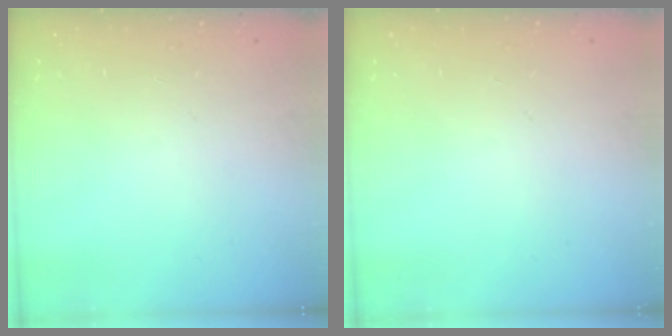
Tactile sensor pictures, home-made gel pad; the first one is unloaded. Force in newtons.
{"total": 0.0}